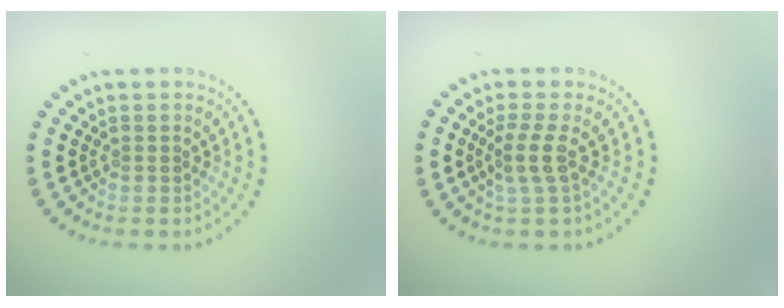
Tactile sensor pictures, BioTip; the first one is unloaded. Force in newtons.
{"total": 2.1, "press": 1.6, "slide": 1.4}